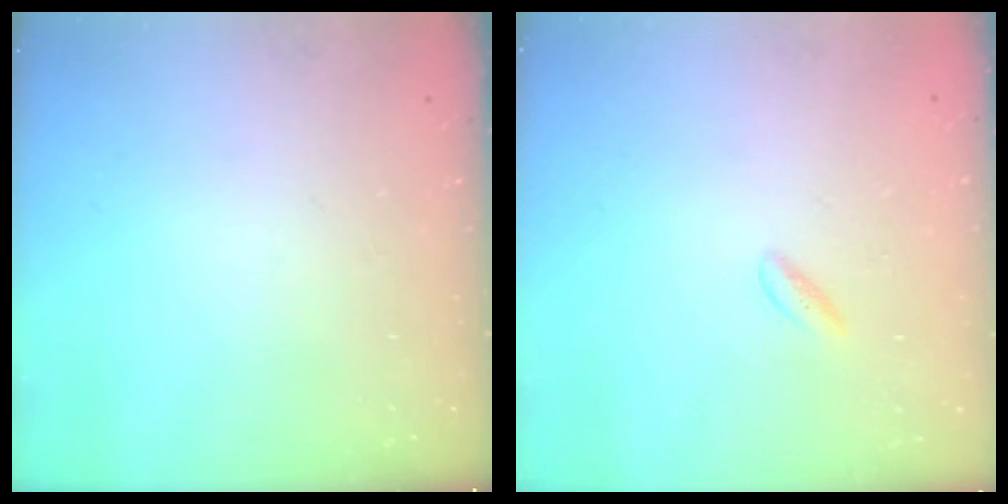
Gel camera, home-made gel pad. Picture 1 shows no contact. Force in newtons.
{"total": 1.5, "press": 1.2, "slide": 0.9}